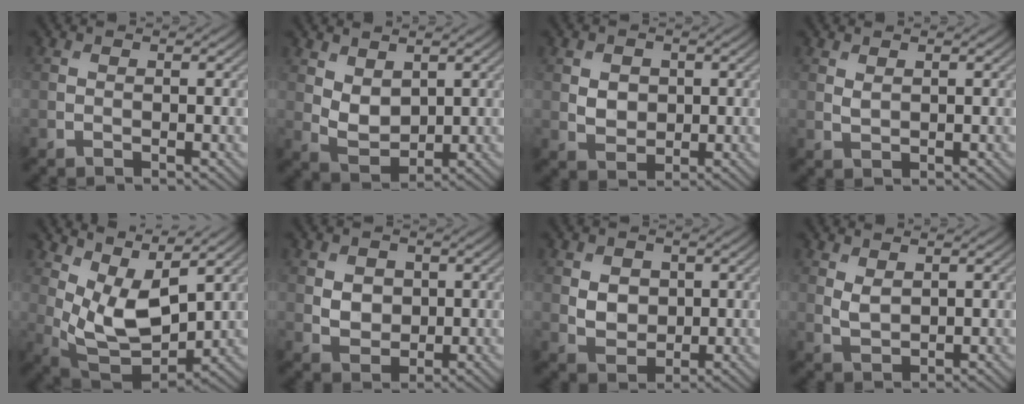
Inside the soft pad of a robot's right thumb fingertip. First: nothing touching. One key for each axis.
{"total": 4.3, "fx": 1.8, "fy": 2.8, "fz": 2.8, "tx": -0.069, "ty": -0.011, "tz": 0.040}
{"total": 3.2, "fx": 0.5, "fy": 2.6, "fz": 1.8, "tx": -0.044, "ty": -0.003, "tz": 0.005}
{"total": 1.1, "fx": 0.7, "fy": 0.5, "fz": 0.6, "tx": -0.021, "ty": -0.003, "tz": 0.018}
{"total": 9.0, "fx": 4.2, "fy": 4.0, "fz": 6.8, "tx": -0.158, "ty": -0.006, "tz": 0.084}
{"total": 3.6, "fx": 0.6, "fy": 3.0, "fz": 2.0, "tx": -0.049, "ty": -0.003, "tz": 0.006}
{"total": 4.0, "fx": 0.7, "fy": 3.2, "fz": 2.3, "tx": -0.057, "ty": -0.003, "tz": 0.010}
{"total": 2.2, "fx": 1.2, "fy": 1.2, "fz": 1.4, "tx": -0.039, "ty": -0.006, "tz": 0.029}